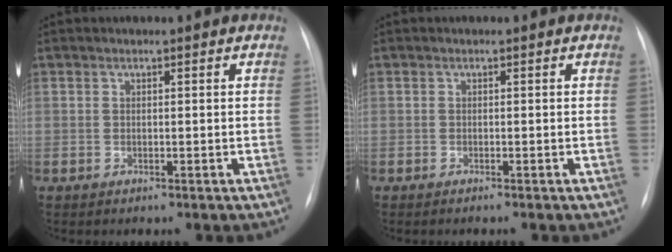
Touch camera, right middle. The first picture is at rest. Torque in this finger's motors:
{"motor_torque": [0.57, -0.63, 0.05, 0.02]}